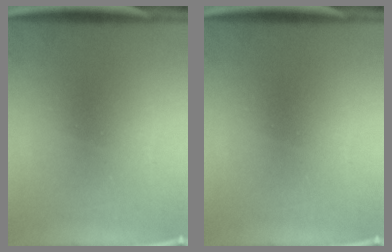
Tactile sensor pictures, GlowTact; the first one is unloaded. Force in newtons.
{"total": 0.0}